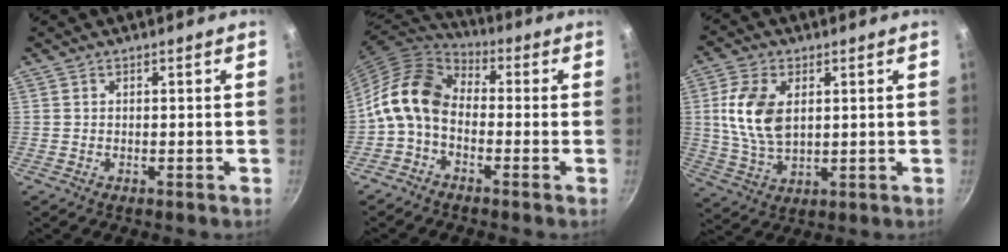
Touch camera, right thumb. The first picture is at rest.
{"total": 12.2, "force": [-1.8, 8.4, 8.6], "torque": [-0.151, 0.042, -0.058]}
{"total": 11.3, "force": [2.3, 6.8, 8.7], "torque": [-0.163, -0.012, 0.049]}